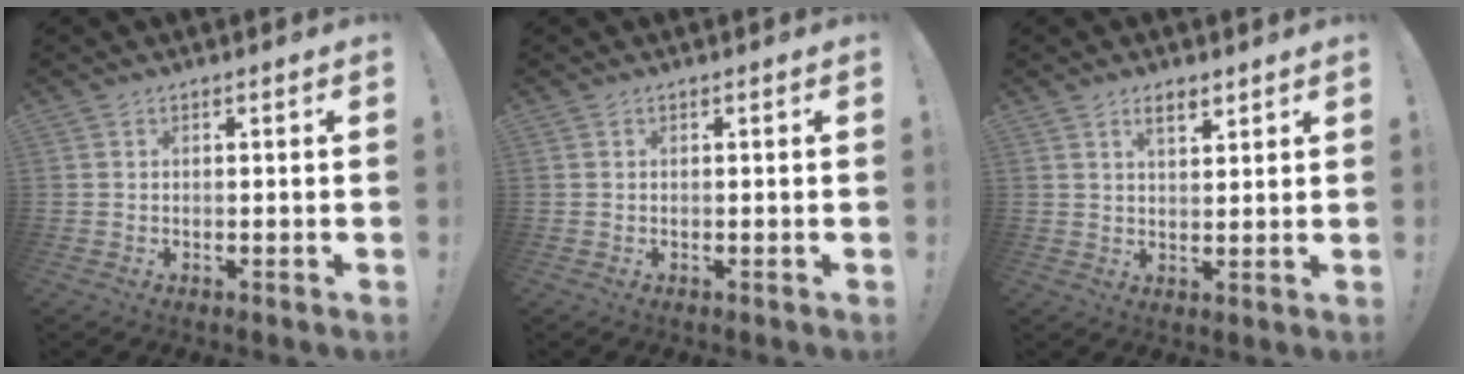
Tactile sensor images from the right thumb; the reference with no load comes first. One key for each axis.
{"total": 0.0}
{"total": 4.5, "fx": 2.9, "fy": 2.1, "fz": 2.7, "tx": -0.032, "ty": -0.016, "tz": 0.048}